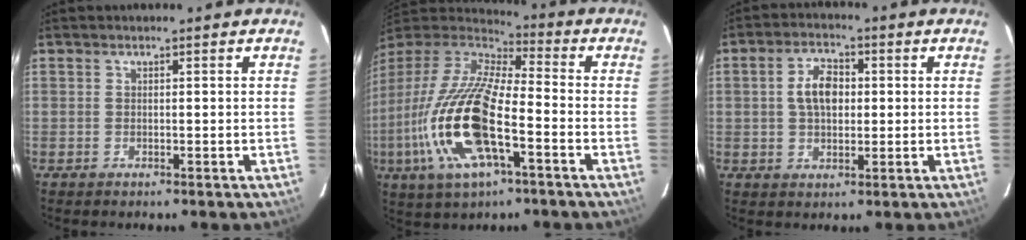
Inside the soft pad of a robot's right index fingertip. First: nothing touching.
{"total": 22.8, "force": [-7.7, 7.5, 20.1], "torque": [-0.412, -0.038, -0.155]}
{"total": 6.5, "force": [0.7, 4.1, 5.0], "torque": [-0.091, 0.015, 0.016]}